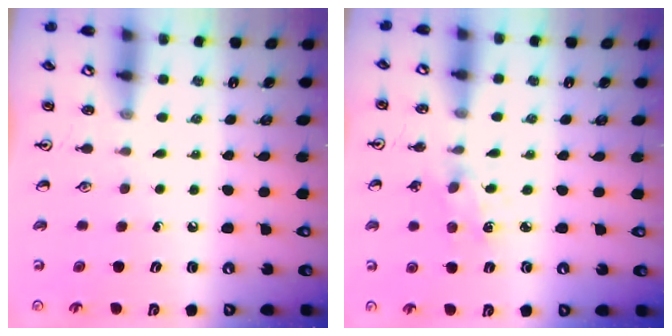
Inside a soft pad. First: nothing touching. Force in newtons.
{"total": 1.6, "press": 1.6, "slide": 0.1}